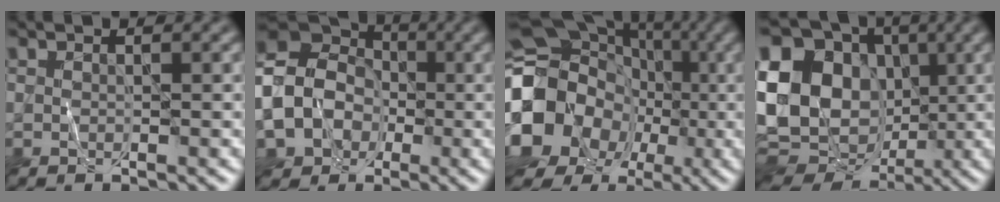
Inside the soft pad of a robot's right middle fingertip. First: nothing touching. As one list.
[{"total": 13.9, "force": [-3.4, 12.1, 5.9], "torque": [-0.154, -0.006, -0.084]}, {"total": 18.5, "force": [-3.9, 15.8, 8.9], "torque": [-0.196, 0.000, -0.099]}, {"total": 20.0, "force": [1.6, 16.4, 11.4], "torque": [-0.234, 0.032, 0.008]}]